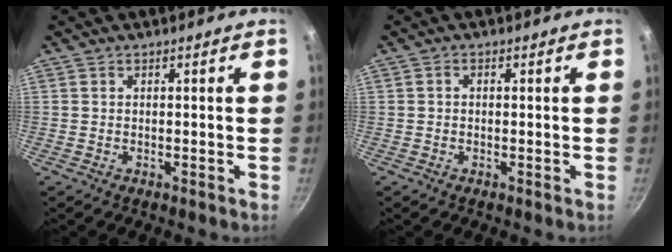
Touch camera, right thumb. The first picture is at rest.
{"total": 0.8, "force": [0.0, 0.6, 0.5], "torque": [-0.009, 0.006, 0.000]}